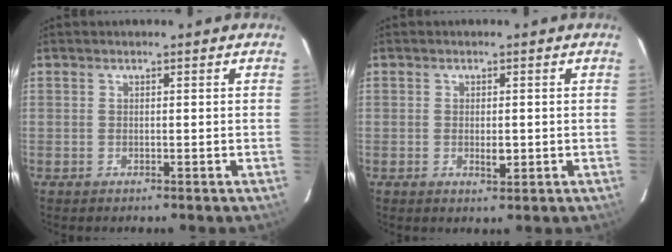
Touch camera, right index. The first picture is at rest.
{"total": 2.2, "force": [-0.4, 1.0, 1.9], "torque": [-0.034, -0.002, -0.001]}